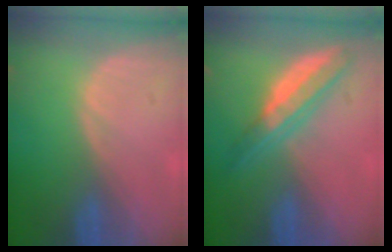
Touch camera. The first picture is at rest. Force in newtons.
{"total": 6.4, "press": 5.6, "slide": 3.1}